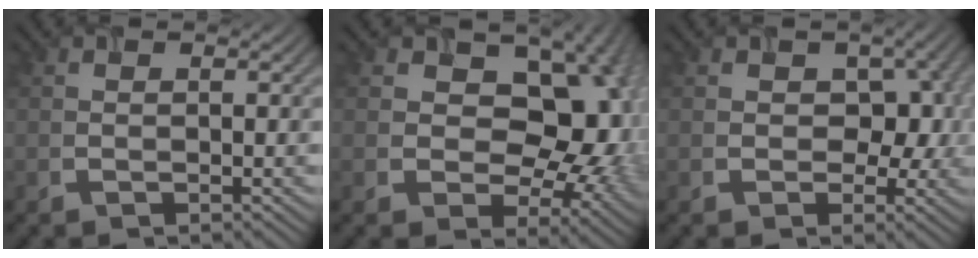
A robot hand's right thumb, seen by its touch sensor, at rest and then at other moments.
{"total": 16.4, "force": [2.7, 11.4, 11.4], "torque": [-0.127, 0.009, 0.046]}
{"total": 4.9, "force": [0.4, 3.6, 3.3], "torque": [-0.046, -0.009, 0.004]}